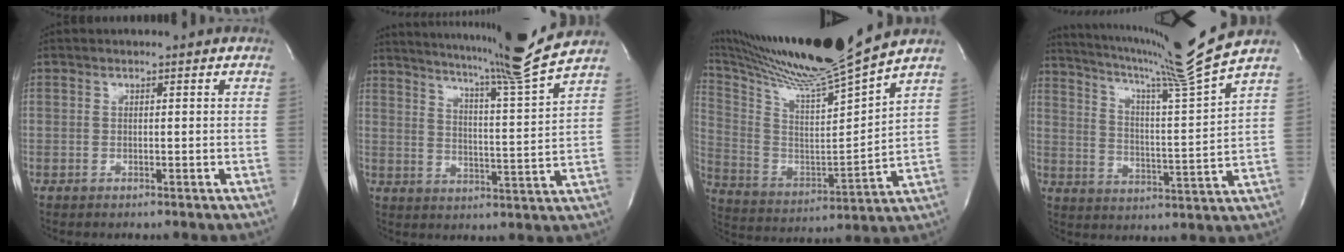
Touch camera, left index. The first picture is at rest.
{"total": 15.8, "force": [14.2, -3.3, 6.1], "torque": [-0.108, -0.063, 0.199]}
{"total": 20.4, "force": [17.4, -1.5, 10.5], "torque": [-0.200, -0.035, 0.299]}
{"total": 16.1, "force": [13.8, -3.5, 7.5], "torque": [-0.131, -0.050, 0.206]}